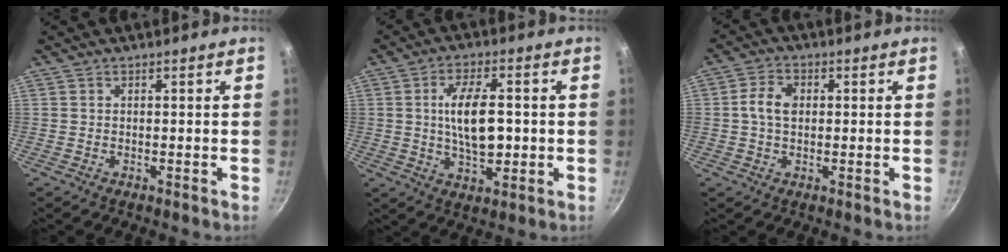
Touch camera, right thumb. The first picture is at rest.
{"total": 10.9, "force": [0.2, 5.1, 9.7], "torque": [-0.155, 0.006, 0.006]}
{"total": 5.2, "force": [0.5, 3.5, 3.9], "torque": [-0.072, 0.011, 0.001]}